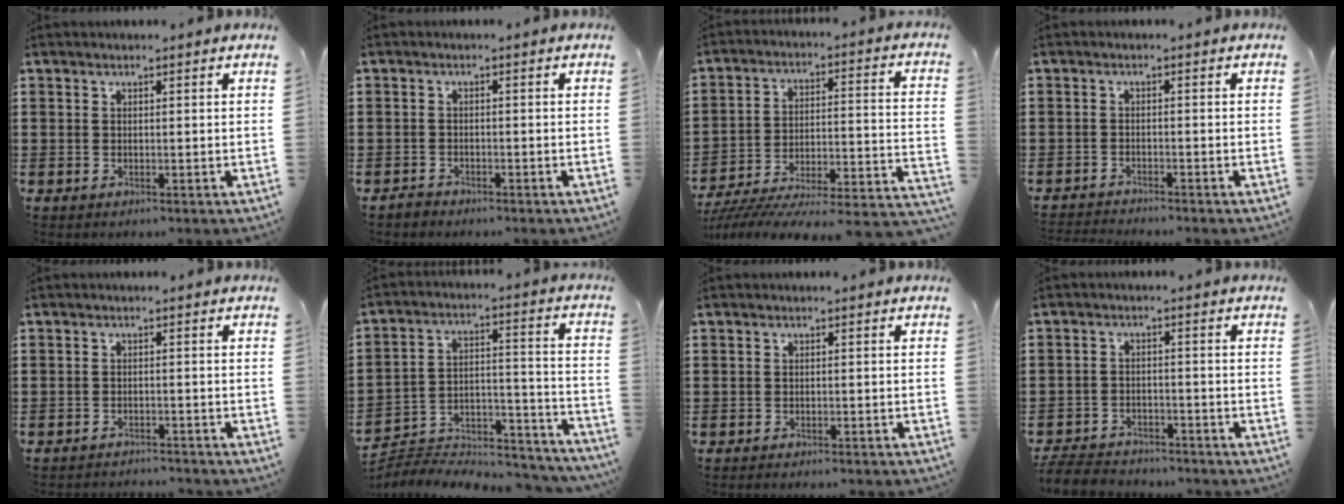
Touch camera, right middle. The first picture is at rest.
{"total": 1.4, "force": [-1.3, 0.6, -0.1], "torque": [-0.002, 0.006, -0.030]}
{"total": 4.2, "force": [-3.7, 0.4, 1.9], "torque": [-0.032, -0.023, -0.081]}
{"total": 2.0, "force": [-2.0, 0.1, -0.1], "torque": [-0.004, 0.000, -0.042]}
{"total": 2.1, "force": [-2.1, 0.1, -0.1], "torque": [-0.005, 0.003, -0.046]}
{"total": 4.7, "force": [-4.5, 1.4, 0.4], "torque": [-0.005, -0.001, -0.095]}
{"total": 1.1, "force": [-1.1, 0.0, 0.0], "torque": [-0.003, 0.002, -0.023]}
{"total": 4.9, "force": [-4.8, 1.2, 0.5], "torque": [-0.018, 0.007, -0.100]}